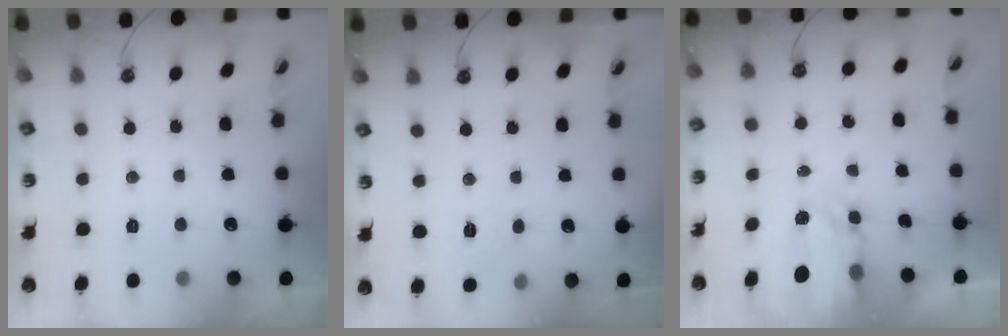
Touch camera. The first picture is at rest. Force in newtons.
{"total": 4.4, "press": 4.3, "slide": 0.7}
{"total": 3.8, "press": 3.8, "slide": 0.0}